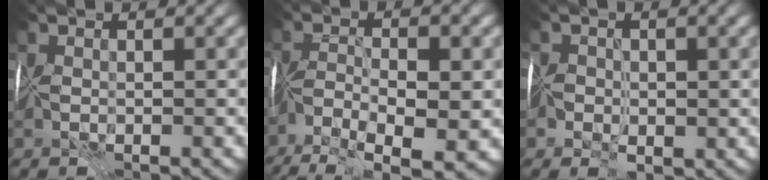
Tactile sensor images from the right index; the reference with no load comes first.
{"total": 8.0, "force": [-4.6, 2.3, 6.1], "torque": [-0.106, -0.010, -0.079]}
{"total": 2.5, "force": [-0.8, 2.0, 1.2], "torque": [-0.018, -0.004, -0.018]}